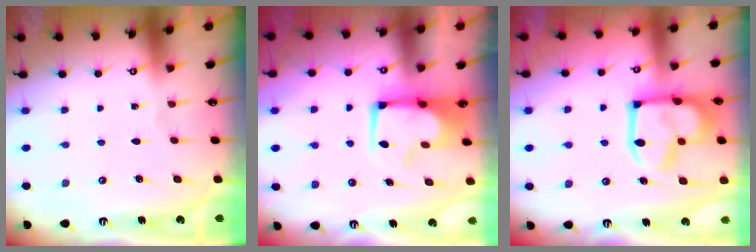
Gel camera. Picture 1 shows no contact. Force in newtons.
{"total": 2.9, "press": 2.8, "slide": 0.8}
{"total": 16.4, "press": 16.4, "slide": 1.2}